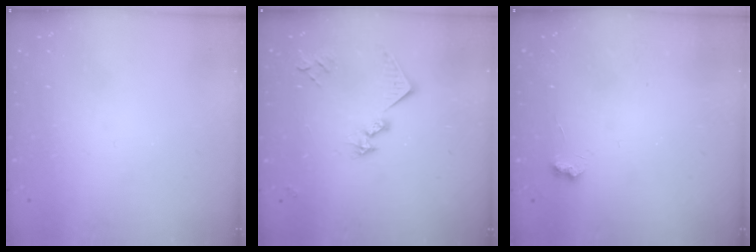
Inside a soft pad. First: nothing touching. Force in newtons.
{"total": 14.1, "press": 14.1, "slide": 0.4}
{"total": 3.3, "press": 3.3, "slide": 0.6}